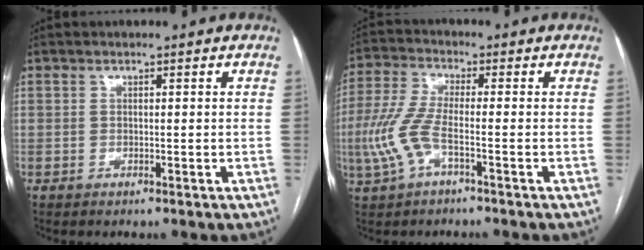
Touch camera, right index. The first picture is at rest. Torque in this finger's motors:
{"motor_torque": [0.74, -0.62, 0.61, 0.19]}